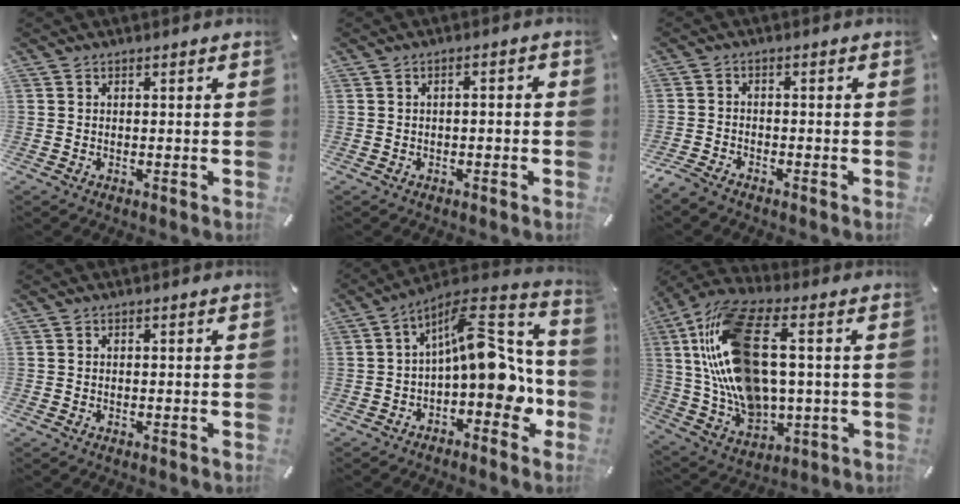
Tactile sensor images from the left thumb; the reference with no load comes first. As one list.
[{"total": 1.9, "force": [-1.2, 0.9, 1.1], "torque": [-0.020, 0.011, -0.026]}, {"total": 2.8, "force": [-2.7, 0.8, 0.4], "torque": [-0.028, 0.009, -0.058]}, {"total": 0.0}, {"total": 14.1, "force": [0.9, 7.5, 11.9], "torque": [-0.164, -0.023, 0.013]}, {"total": 20.7, "force": [3.5, 11.7, 16.7], "torque": [-0.367, -0.002, 0.064]}]